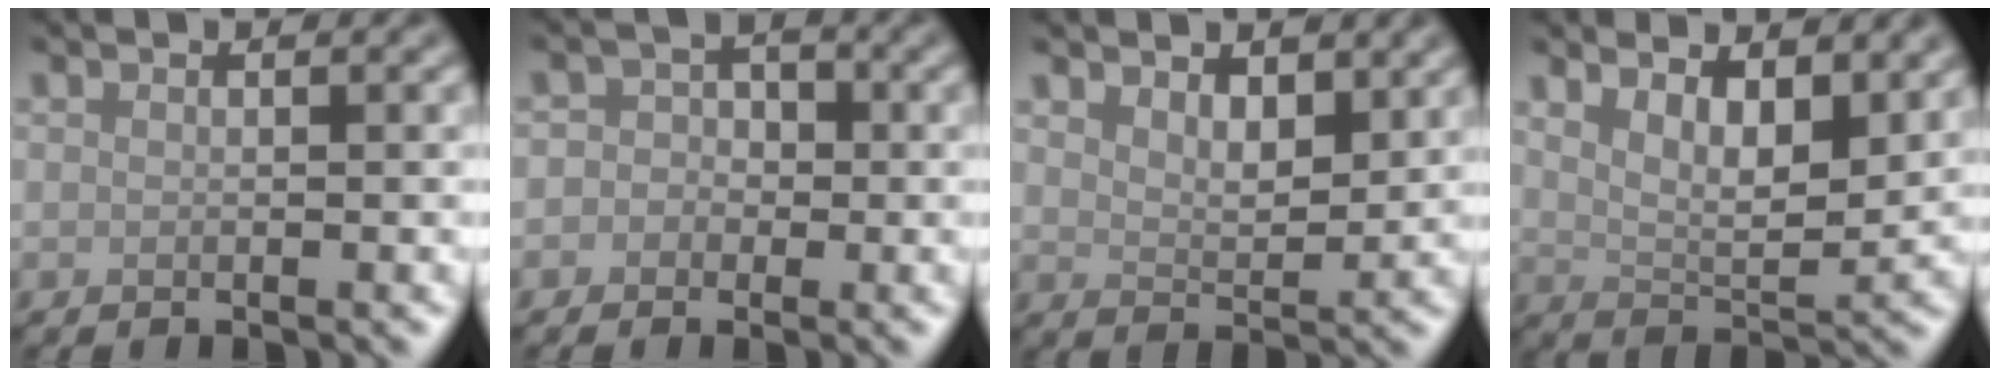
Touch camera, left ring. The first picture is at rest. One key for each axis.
{"total": 2.6, "fx": -0.4, "fy": 2.4, "fz": 0.7, "tx": 0.020, "ty": 0.010, "tz": -0.031}
{"total": 3.4, "fx": 2.1, "fy": 1.7, "fz": 2.0, "tx": -0.040, "ty": -0.007, "tz": 0.036}
{"total": 5.6, "fx": 3.1, "fy": 2.2, "fz": 4.1, "tx": -0.076, "ty": -0.009, "tz": 0.053}